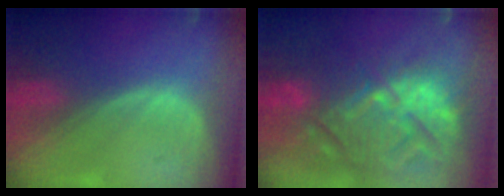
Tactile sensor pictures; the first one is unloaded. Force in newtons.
{"total": 15.2, "press": 13.0, "slide": 7.8}